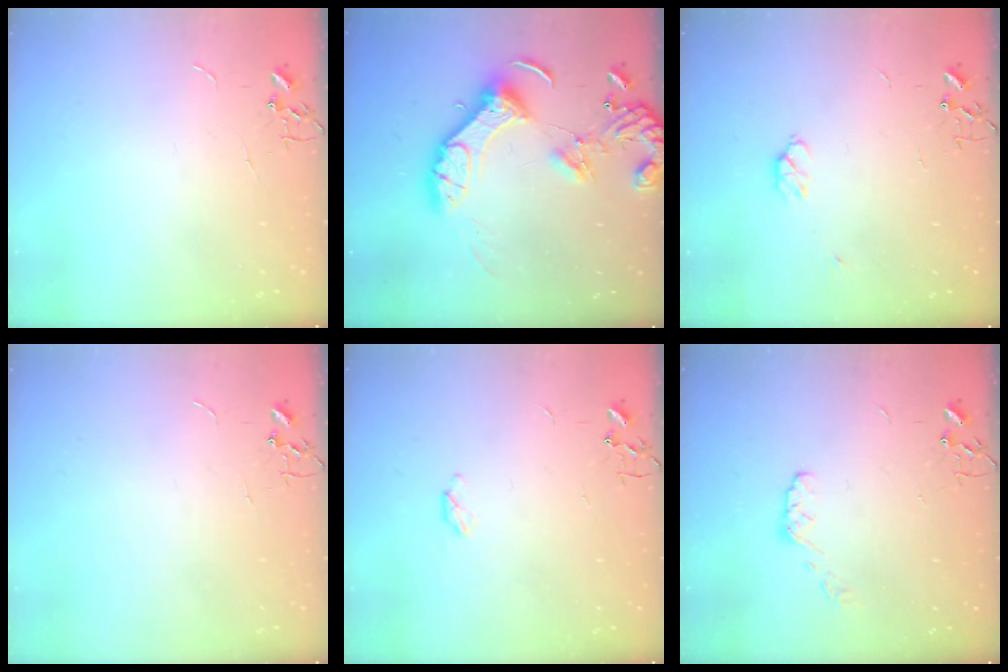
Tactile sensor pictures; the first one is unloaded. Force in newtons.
{"total": 15.5, "press": 15.3, "slide": 2.4}
{"total": 4.5, "press": 4.4, "slide": 1.1}
{"total": 0.0}
{"total": 2.9, "press": 2.9, "slide": 0.5}
{"total": 5.5, "press": 5.4, "slide": 0.9}